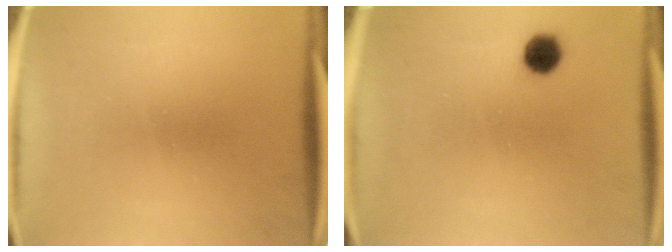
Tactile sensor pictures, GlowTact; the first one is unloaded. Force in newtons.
{"total": 4.2}